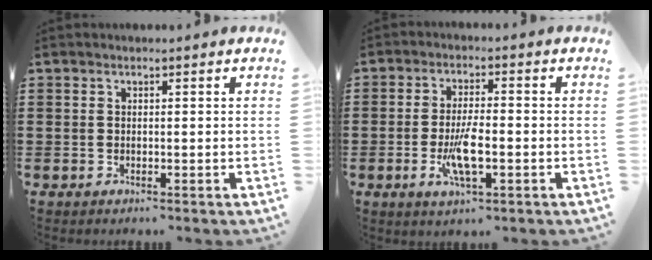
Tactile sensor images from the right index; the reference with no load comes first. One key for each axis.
{"total": 5.9, "fx": -1.7, "fy": 1.6, "fz": 5.4, "tx": -0.116, "ty": -0.009, "tz": -0.035}